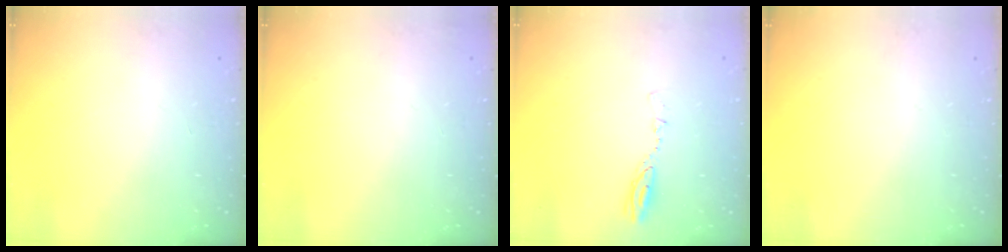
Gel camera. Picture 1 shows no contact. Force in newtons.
{"total": 2.8, "press": 2.2, "slide": 1.7}
{"total": 3.8, "press": 3.8, "slide": 0.4}
{"total": 0.0}